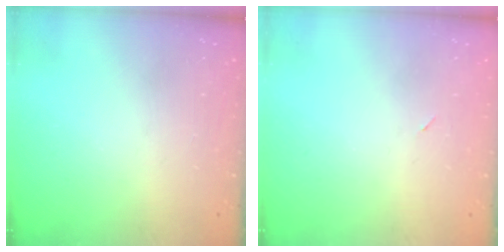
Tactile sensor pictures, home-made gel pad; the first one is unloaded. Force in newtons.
{"total": 2.3, "press": 1.9, "slide": 1.2}